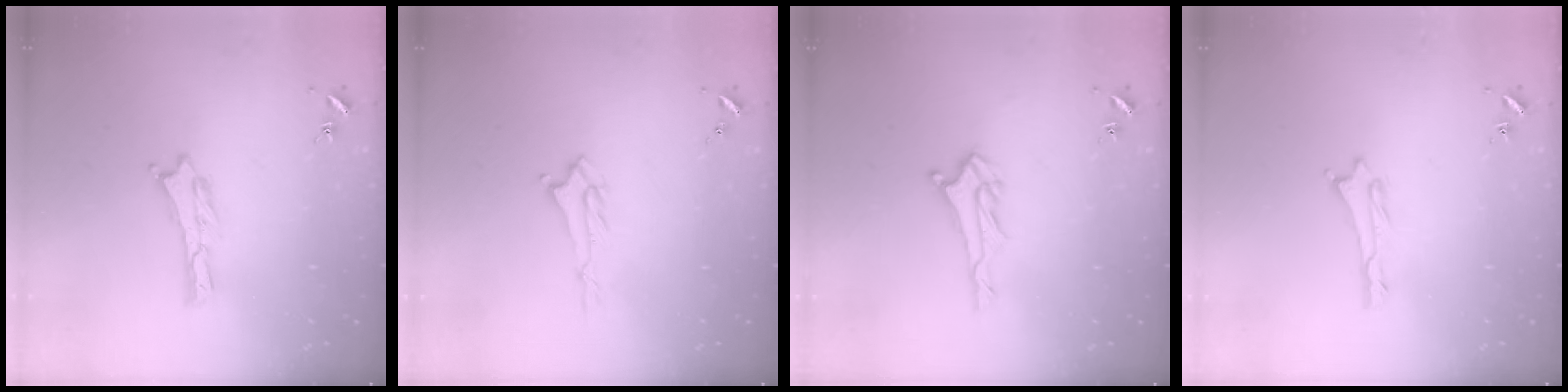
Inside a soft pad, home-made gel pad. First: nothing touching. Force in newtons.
{"total": 1.4, "press": 1.3, "slide": 0.2}
{"total": 3.6, "press": 3.6, "slide": 0.4}
{"total": 0.6, "press": 0.5, "slide": 0.2}